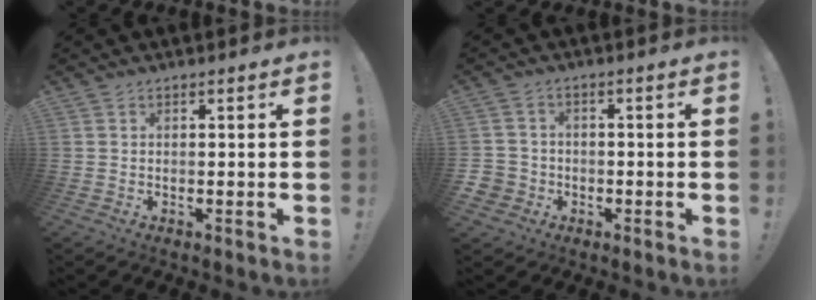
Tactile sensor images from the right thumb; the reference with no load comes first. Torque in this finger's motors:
{"motor_torque": [0.10, -0.01, -0.11, 0.01, -0.02]}